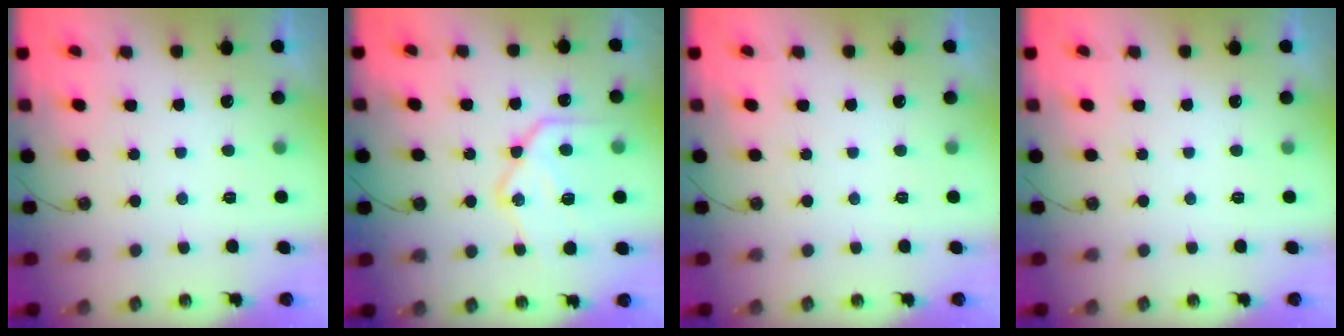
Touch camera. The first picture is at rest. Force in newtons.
{"total": 19.4, "press": 19.4, "slide": 1.9}
{"total": 0.0}
{"total": 0.0}